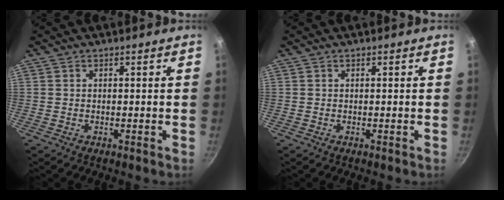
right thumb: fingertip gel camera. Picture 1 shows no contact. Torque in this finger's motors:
{"motor_torque": [0.00, 0.00, 0.00, 0.00, 0.00]}